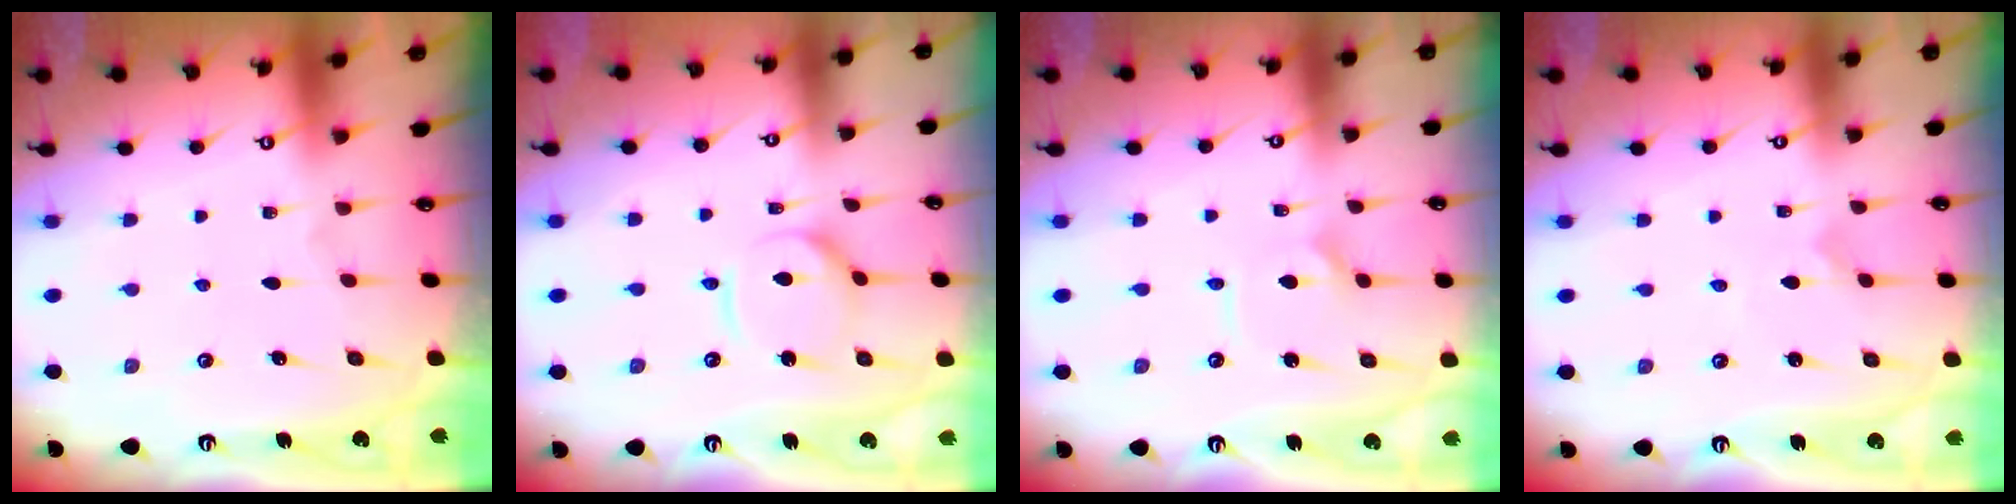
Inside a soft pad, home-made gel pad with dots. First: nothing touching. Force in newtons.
{"total": 6.5, "press": 6.5, "slide": 0.6}
{"total": 2.7, "press": 2.7, "slide": 0.4}
{"total": 0.0}